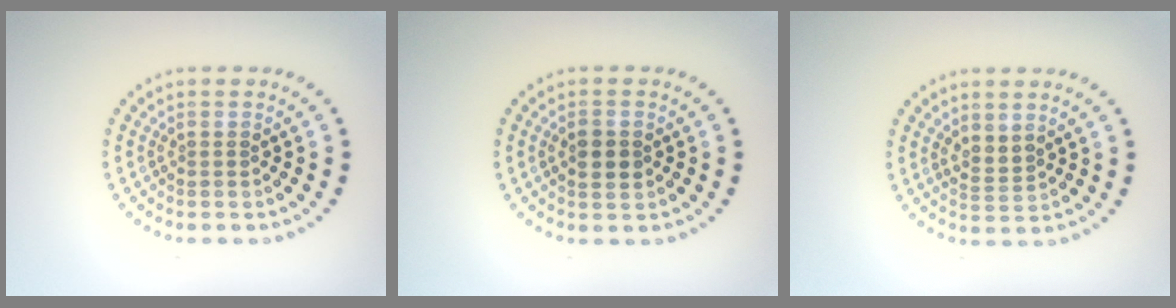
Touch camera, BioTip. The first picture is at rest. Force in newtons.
{"total": 2.3, "press": 2.3, "slide": 0.1}
{"total": 1.8, "press": 1.4, "slide": 1.1}